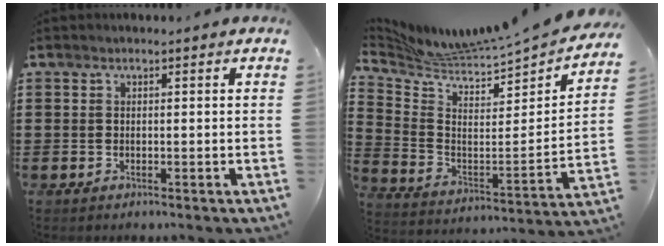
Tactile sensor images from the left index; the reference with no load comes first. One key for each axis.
{"total": 4.9, "fx": 4.7, "fy": -0.5, "fz": 1.4, "tx": -0.059, "ty": -0.064, "tz": 0.073}